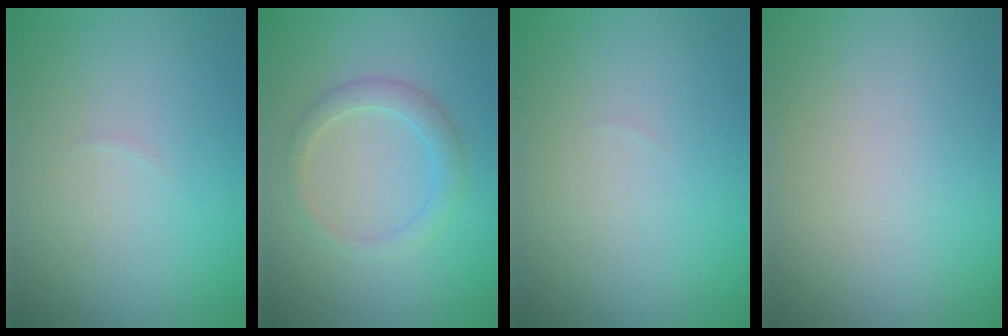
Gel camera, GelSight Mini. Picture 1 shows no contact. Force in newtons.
{"total": 2.2, "press": 2.2, "slide": 0.0}
{"total": 0.0}
{"total": 0.0}